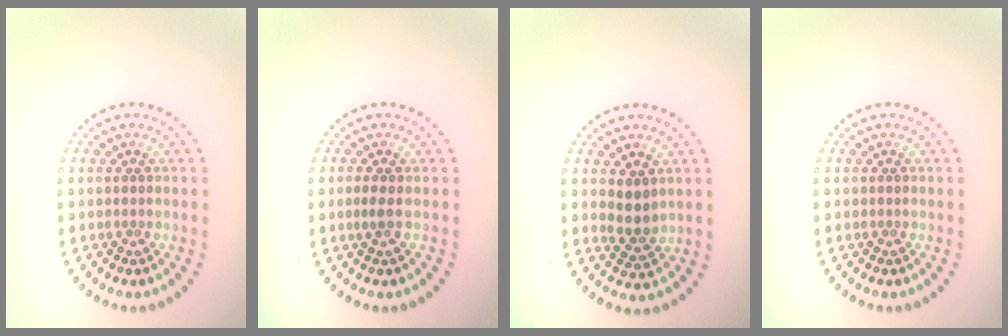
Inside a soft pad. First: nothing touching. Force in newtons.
{"total": 0.9, "press": 0.7, "slide": 0.5}
{"total": 2.2, "press": 2.1, "slide": 0.8}
{"total": 0.0}